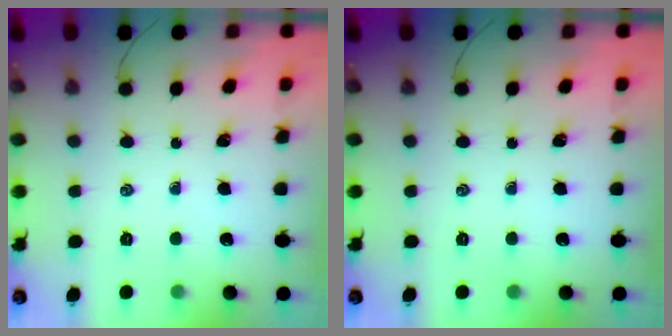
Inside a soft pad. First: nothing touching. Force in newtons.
{"total": 0.0}